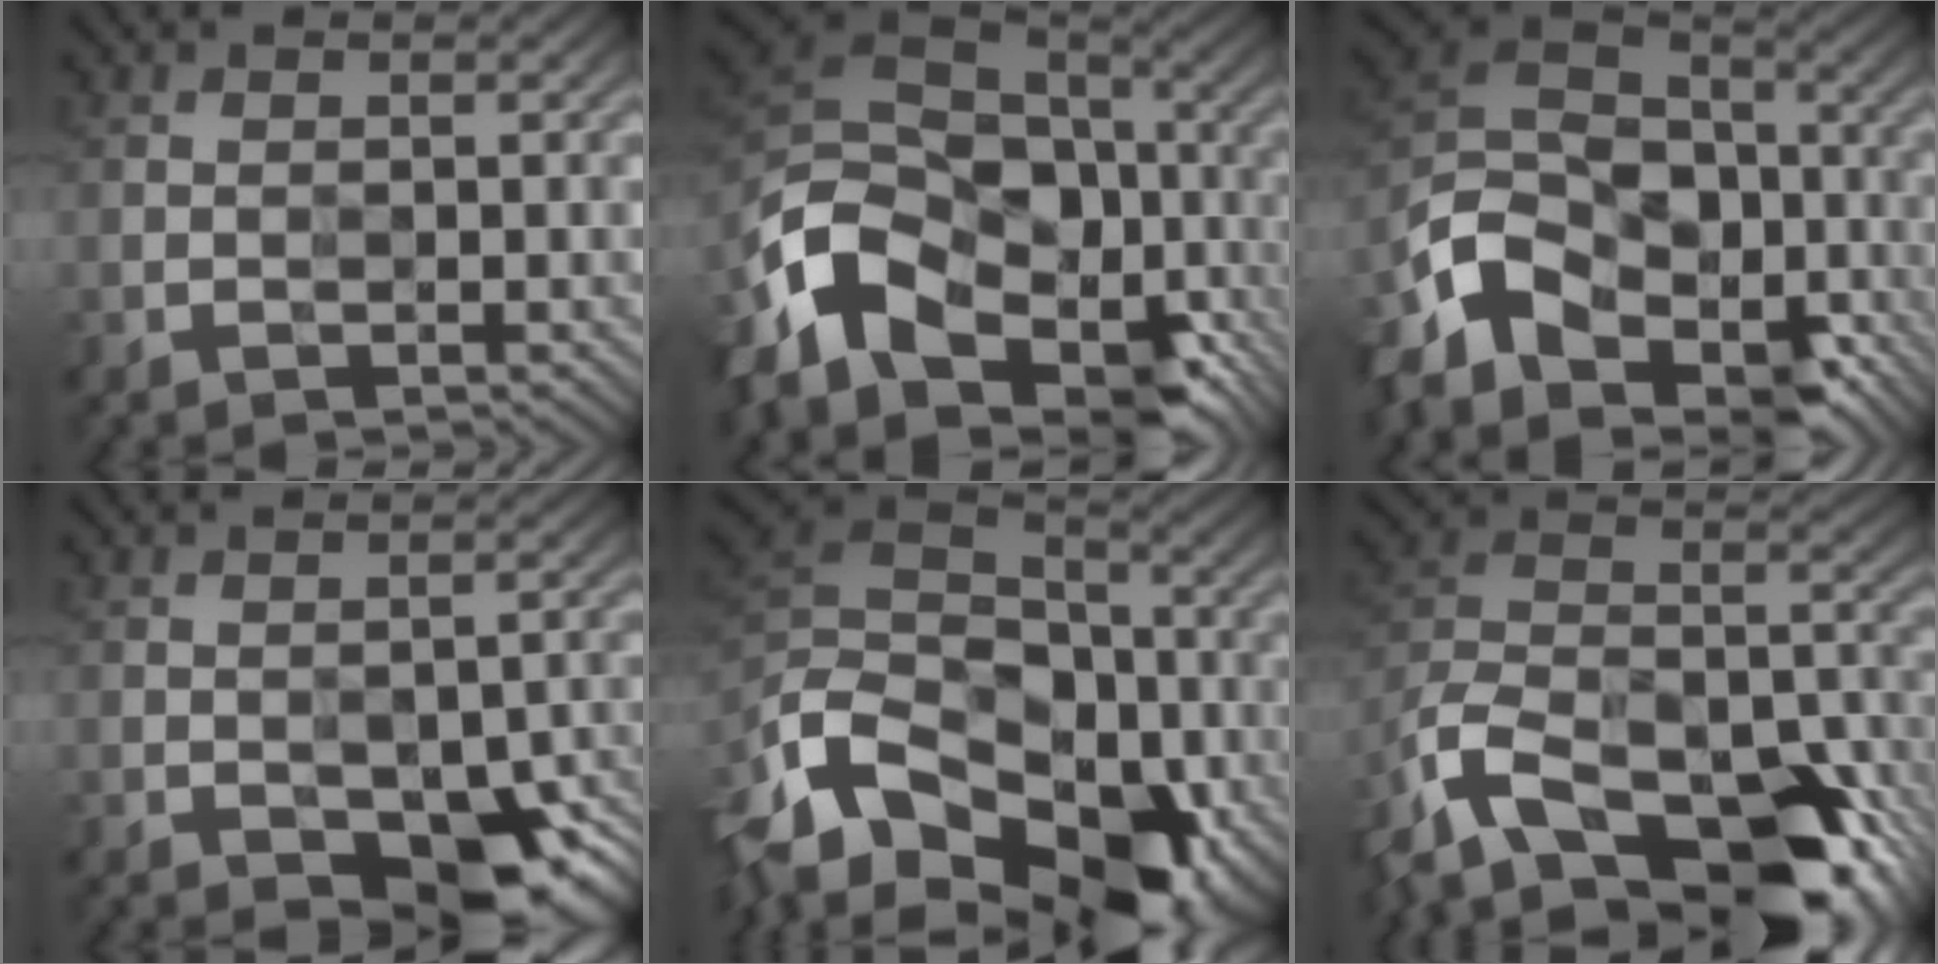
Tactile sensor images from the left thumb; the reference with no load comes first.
{"total": 17.4, "force": [-8.2, 11.2, 10.5], "torque": [-0.270, -0.039, -0.129]}
{"total": 14.7, "force": [-8.6, 9.3, 7.6], "torque": [-0.211, -0.023, -0.155]}
{"total": 11.3, "force": [-6.7, 5.7, 7.2], "torque": [-0.100, -0.023, -0.086]}
{"total": 18.7, "force": [-8.8, 12.3, 11.0], "torque": [-0.276, -0.006, -0.126]}
{"total": 19.9, "force": [-13.7, 9.2, 11.2], "torque": [-0.250, -0.038, -0.216]}